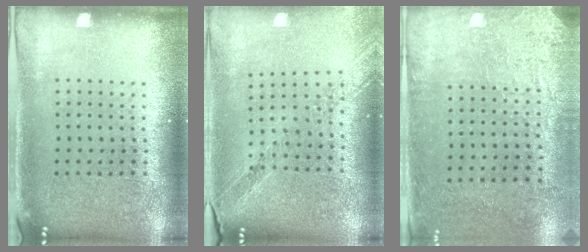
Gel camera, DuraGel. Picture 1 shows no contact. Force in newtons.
{"total": 1.1, "press": 1.1, "slide": 0.2}
{"total": 2.8, "press": 2.3, "slide": 1.6}